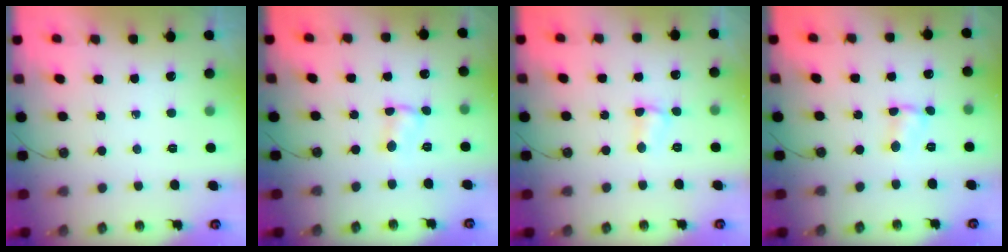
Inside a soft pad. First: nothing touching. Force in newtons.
{"total": 1.9, "press": 1.9, "slide": 0.3}
{"total": 6.0, "press": 6.0, "slide": 0.6}
{"total": 1.5, "press": 1.4, "slide": 0.2}